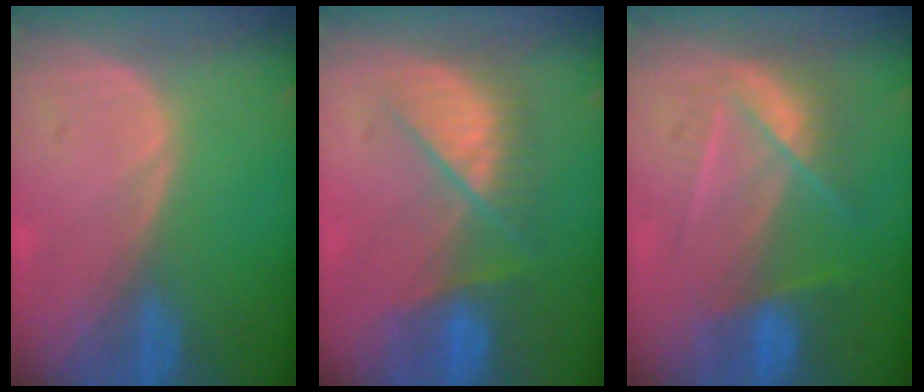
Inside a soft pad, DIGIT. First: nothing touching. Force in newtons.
{"total": 7.2, "press": 7.2, "slide": 0.5}
{"total": 7.3, "press": 6.4, "slide": 3.5}